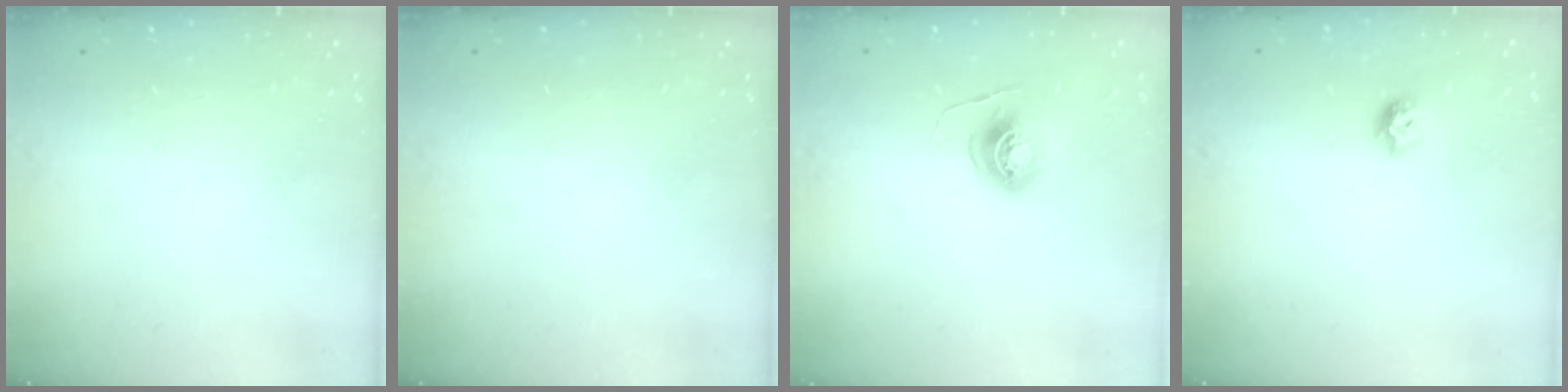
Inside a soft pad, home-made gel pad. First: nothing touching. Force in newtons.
{"total": 0.0}
{"total": 5.5, "press": 5.5, "slide": 0.3}
{"total": 6.7, "press": 6.6, "slide": 0.9}